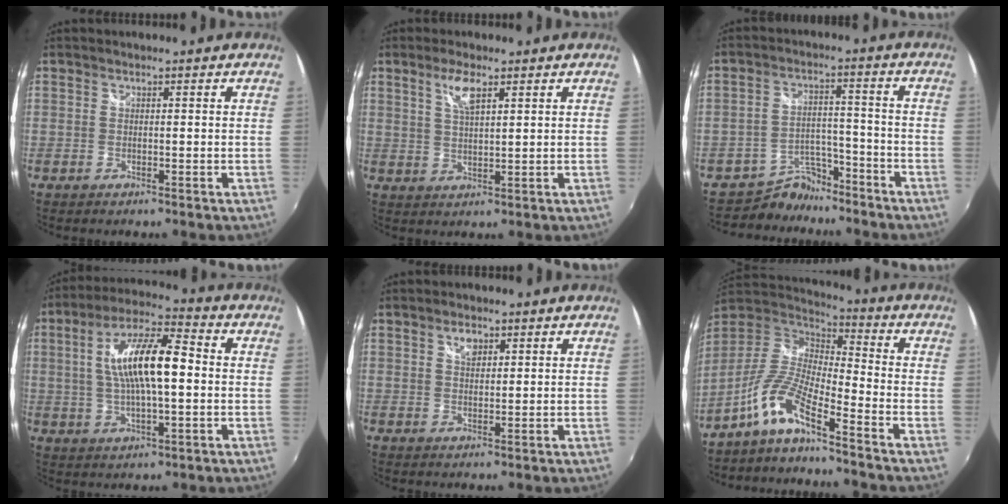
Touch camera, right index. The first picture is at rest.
{"total": 4.7, "force": [2.6, 1.4, 3.7], "torque": [-0.069, 0.002, 0.049]}
{"total": 7.9, "force": [-7.0, 3.6, 0.1], "torque": [-0.013, 0.030, -0.114]}
{"total": 14.1, "force": [1.1, 4.2, 13.4], "torque": [-0.248, 0.015, 0.016]}
{"total": 2.7, "force": [1.4, 1.6, 1.6], "torque": [-0.024, 0.005, 0.024]}
{"total": 10.4, "force": [-7.4, 1.5, 7.2], "torque": [-0.159, 0.006, -0.154]}